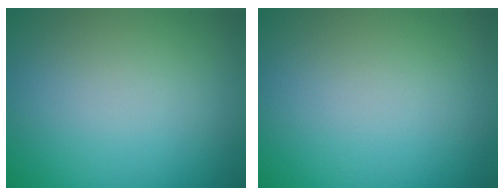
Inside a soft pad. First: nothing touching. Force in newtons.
{"total": 0.0}